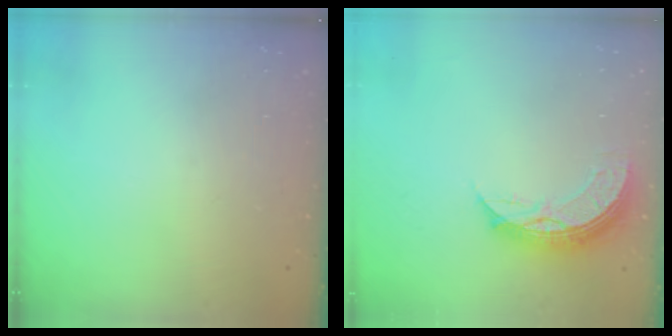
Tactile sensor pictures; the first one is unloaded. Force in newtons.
{"total": 8.4, "press": 8.4, "slide": 0.8}